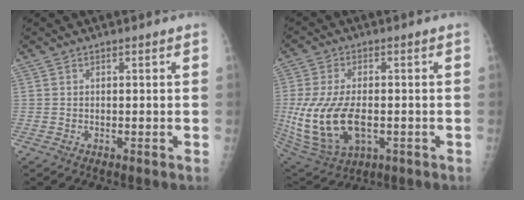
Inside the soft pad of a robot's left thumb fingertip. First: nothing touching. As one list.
[{"total": 16.5, "force": [-2.1, 9.4, 13.5], "torque": [-0.283, -0.010, -0.020]}]